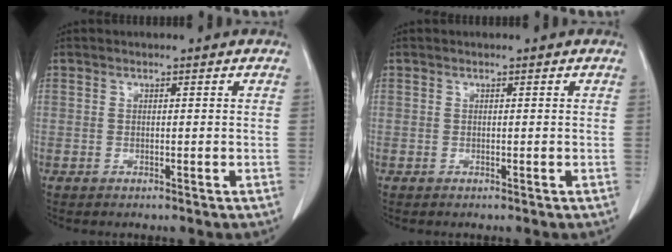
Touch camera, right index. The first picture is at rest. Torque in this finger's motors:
{"motor_torque": [0.00, 0.00, 0.00, 0.00]}